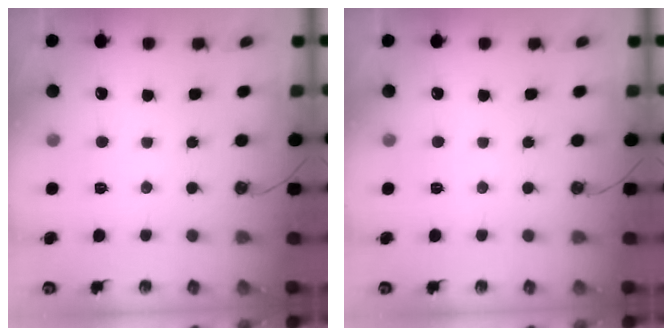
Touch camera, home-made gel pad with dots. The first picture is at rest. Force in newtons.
{"total": 0.0}